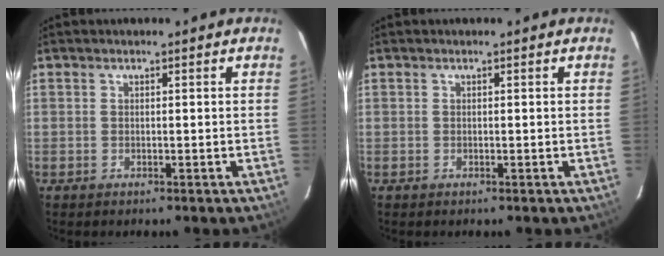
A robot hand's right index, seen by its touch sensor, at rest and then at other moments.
{"total": 0.0}